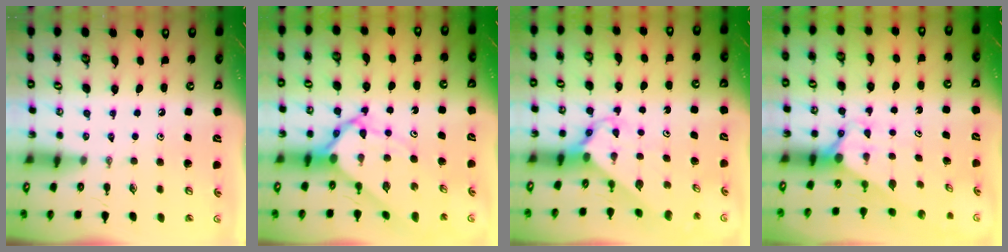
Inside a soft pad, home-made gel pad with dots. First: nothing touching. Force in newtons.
{"total": 8.1, "press": 8.1, "slide": 0.7}
{"total": 2.9, "press": 2.9, "slide": 0.3}
{"total": 2.9, "press": 2.9, "slide": 0.0}